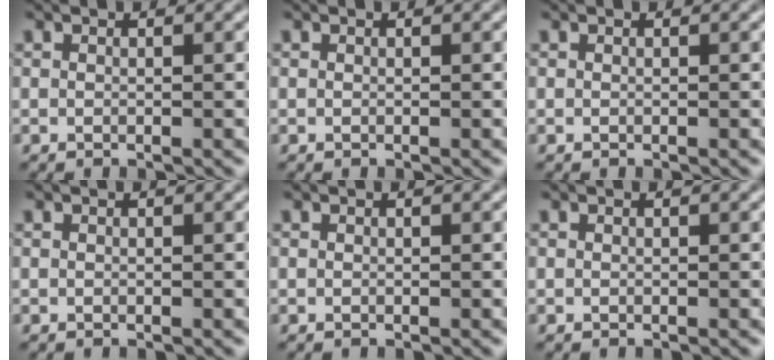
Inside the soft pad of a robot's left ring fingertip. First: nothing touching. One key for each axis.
{"total": 0.0}
{"total": 0.0}
{"total": 0.0}
{"total": 0.0}
{"total": 0.0}